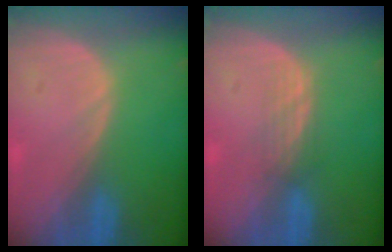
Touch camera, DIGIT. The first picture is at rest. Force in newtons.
{"total": 2.4, "press": 2.3, "slide": 0.5}